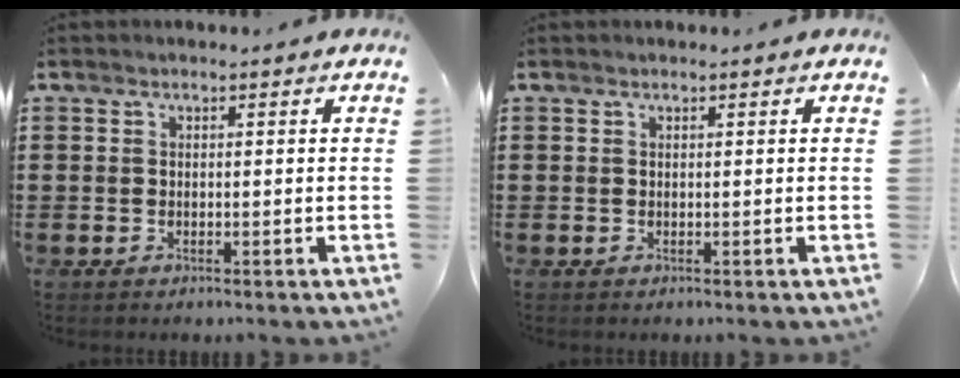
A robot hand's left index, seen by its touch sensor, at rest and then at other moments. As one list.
[{"total": 0.0}]